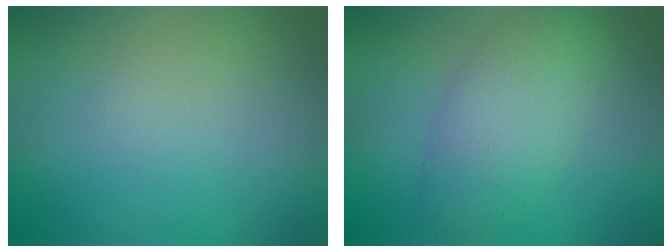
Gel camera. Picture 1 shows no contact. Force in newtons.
{"total": 4.5, "press": 4.5, "slide": 0.1}